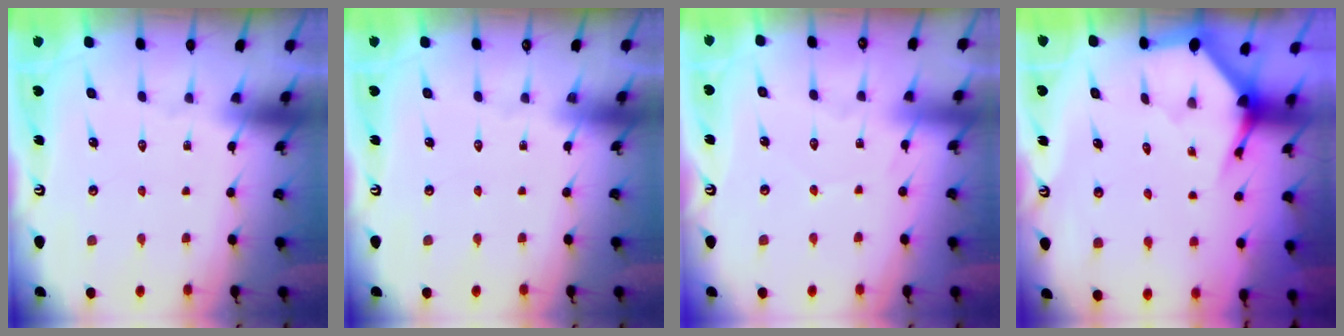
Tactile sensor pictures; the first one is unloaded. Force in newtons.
{"total": 0.0}
{"total": 2.7, "press": 2.7, "slide": 0.3}
{"total": 3.6, "press": 3.6, "slide": 0.1}